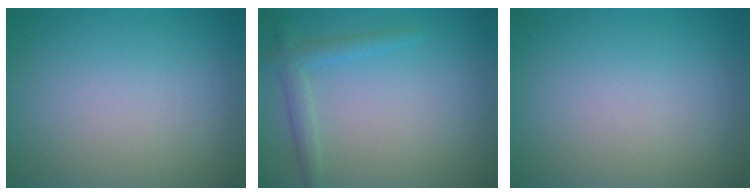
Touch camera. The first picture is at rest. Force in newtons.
{"total": 1.2, "press": 1.2, "slide": 0.1}
{"total": 0.0}